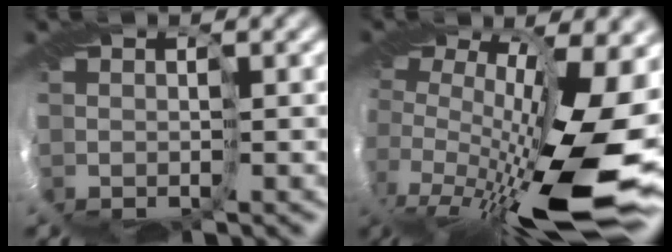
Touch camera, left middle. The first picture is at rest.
{"total": 16.3, "force": [-3.3, 6.1, 14.8], "torque": [-0.273, -0.031, -0.057]}